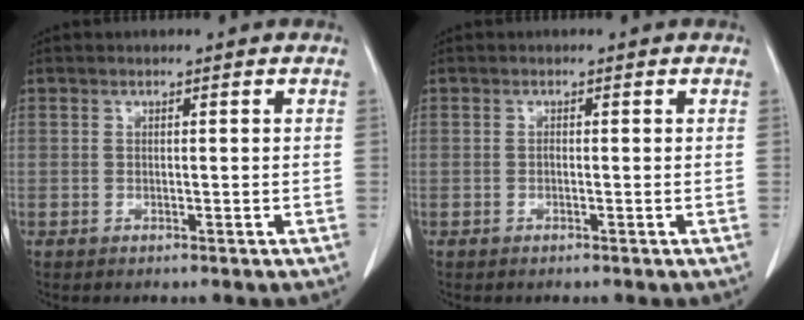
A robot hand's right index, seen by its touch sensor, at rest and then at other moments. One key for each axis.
{"total": 0.0}